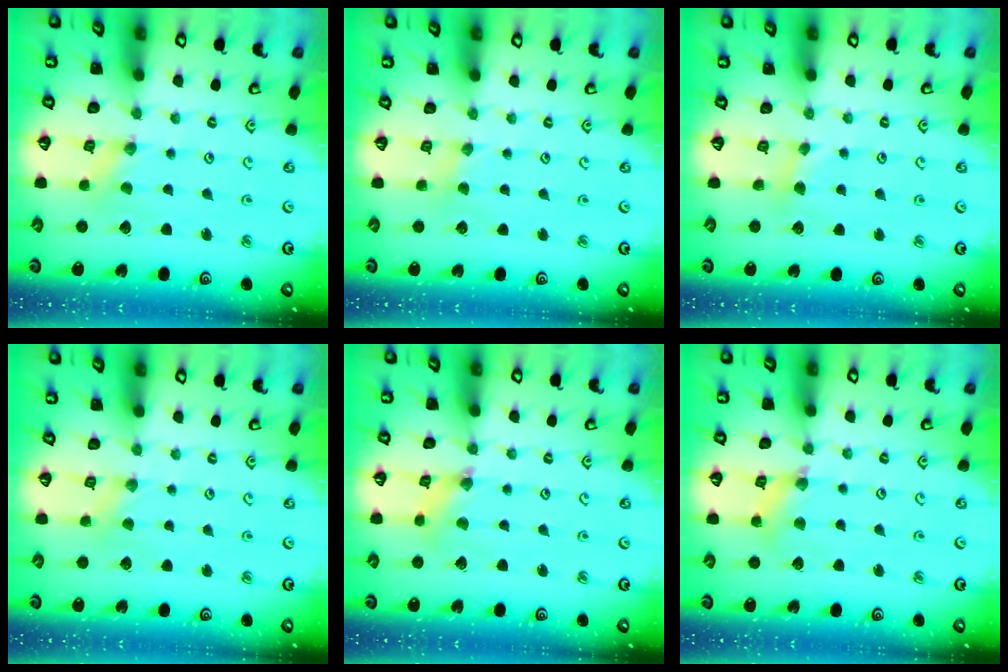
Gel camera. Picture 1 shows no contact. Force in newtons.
{"total": 1.7, "press": 1.6, "slide": 0.4}
{"total": 2.6, "press": 2.6, "slide": 0.3}
{"total": 1.8, "press": 1.8, "slide": 0.3}
{"total": 2.5, "press": 2.5, "slide": 0.2}
{"total": 5.9, "press": 5.8, "slide": 0.7}